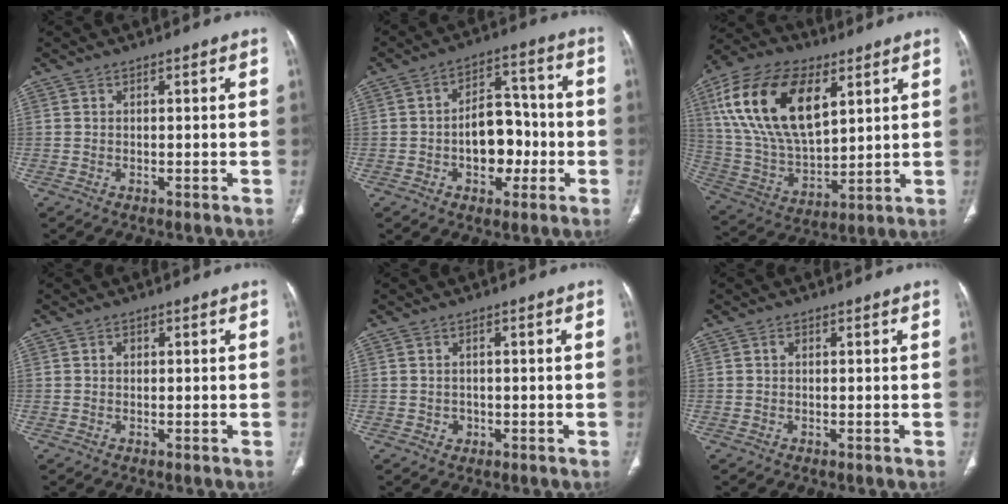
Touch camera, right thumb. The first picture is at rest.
{"total": 11.0, "force": [-2.4, 7.4, 7.8], "torque": [-0.072, 0.039, -0.038]}
{"total": 23.6, "force": [8.6, 12.7, 17.9], "torque": [-0.325, -0.021, 0.160]}
{"total": 0.9, "force": [0.2, 0.7, 0.4], "torque": [-0.004, 0.002, 0.002]}
{"total": 1.5, "force": [-0.4, 1.4, 0.3], "torque": [0.003, 0.005, -0.003]}
{"total": 0.6, "force": [0.1, 0.5, 0.4], "torque": [-0.006, 0.002, 0.001]}